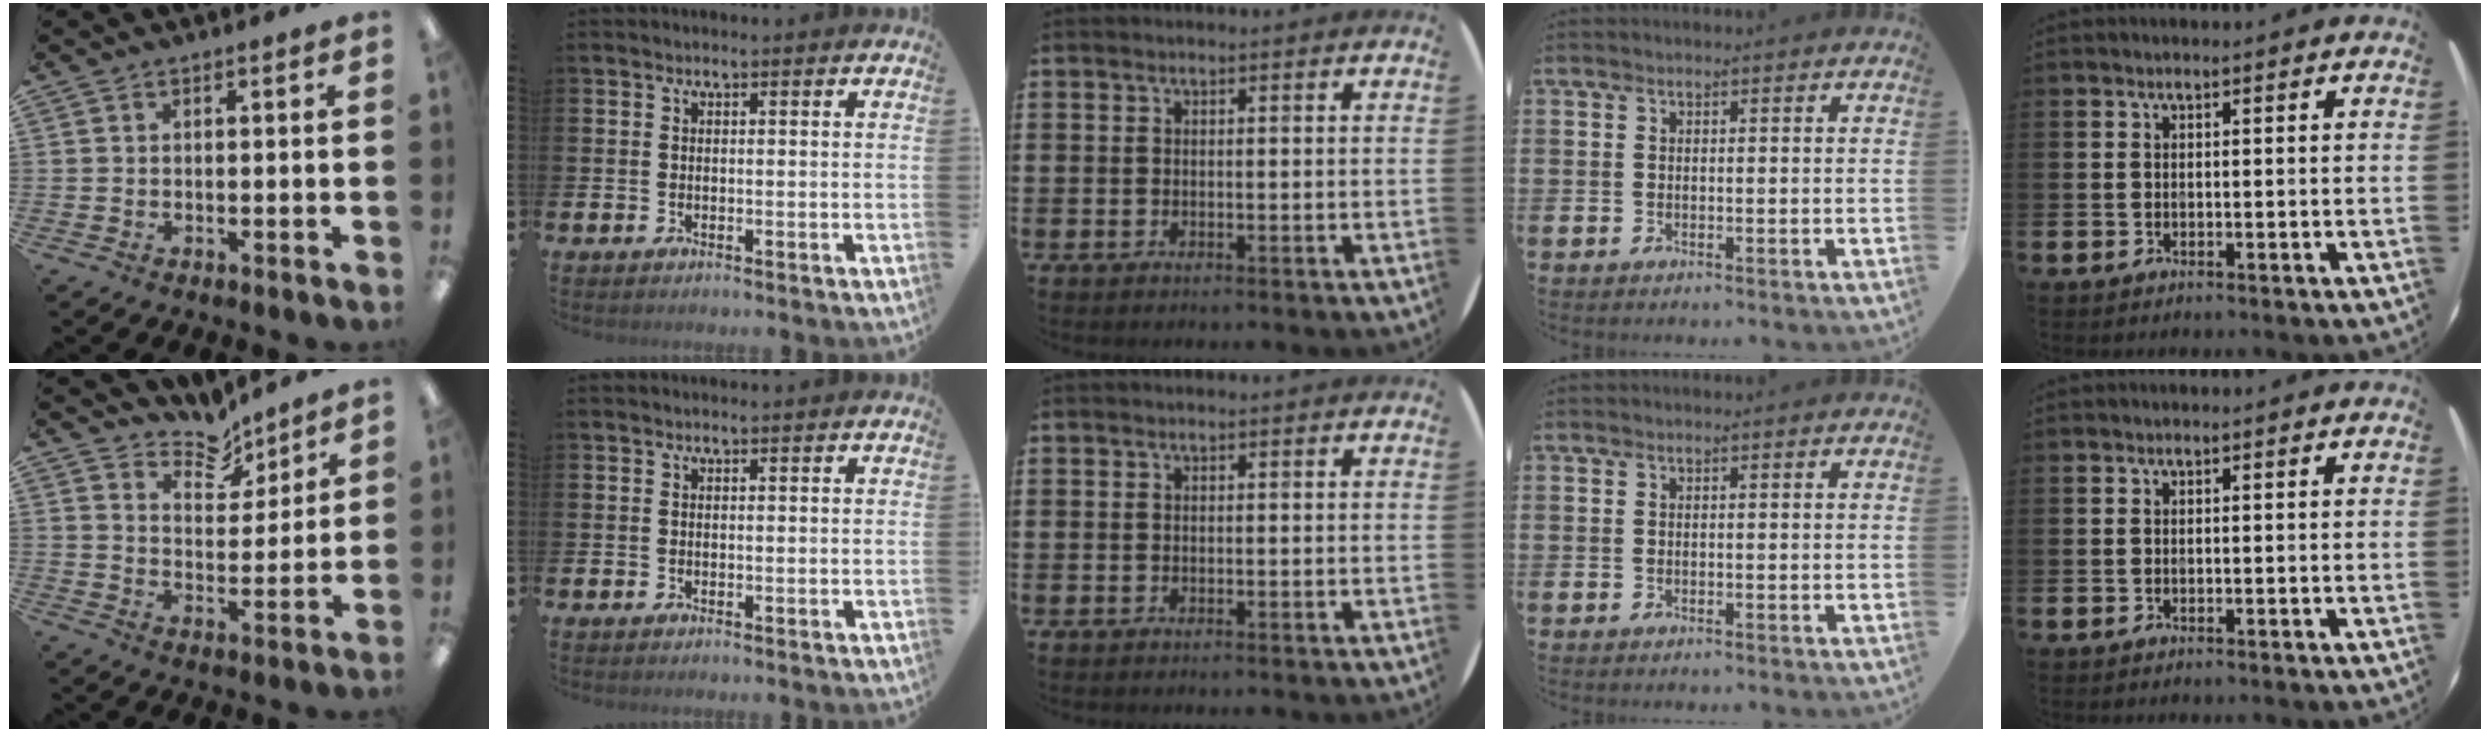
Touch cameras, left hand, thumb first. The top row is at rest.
{"thumb": {"total": 8.2, "force": [7.4, 3.2, 1.2], "torque": [-0.015, -0.059, 0.135]}}